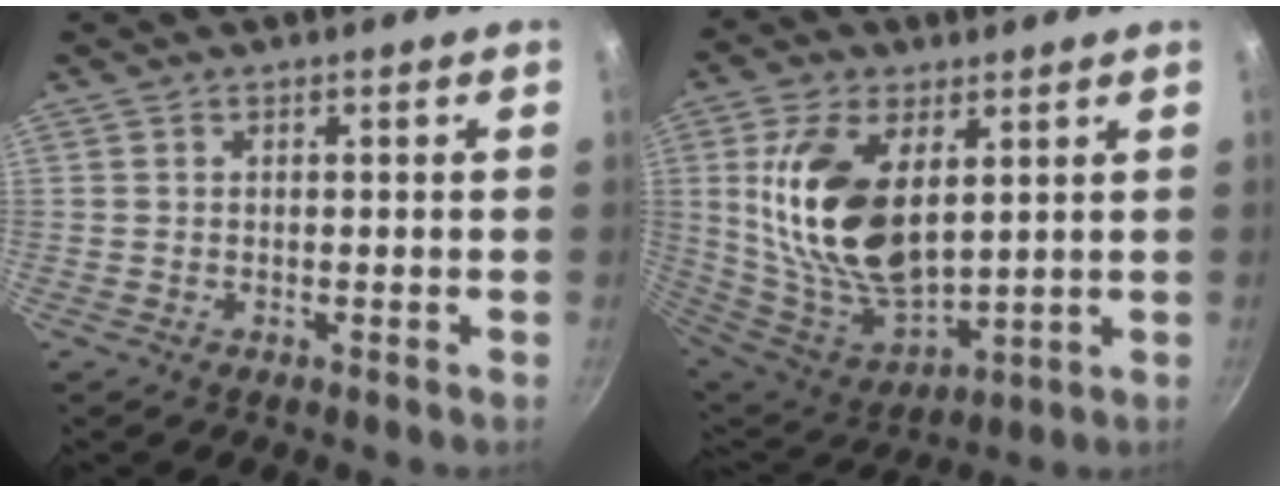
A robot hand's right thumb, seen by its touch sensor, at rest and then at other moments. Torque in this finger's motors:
{"motor_torque": [0.54, 0.80, 2.23, 0.53, 0.74]}